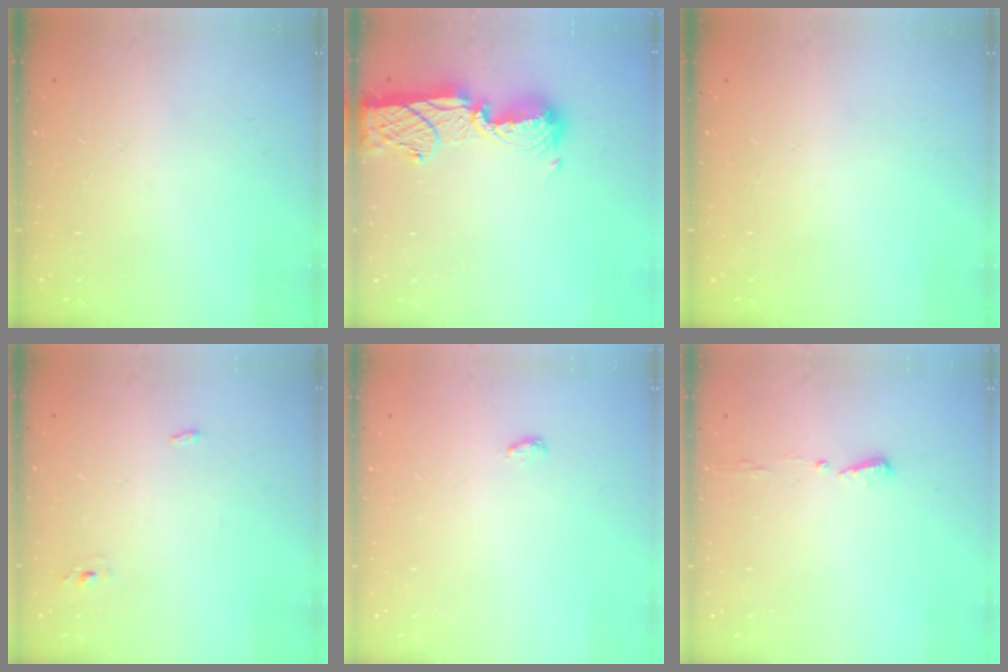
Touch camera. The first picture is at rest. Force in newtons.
{"total": 13.4, "press": 13.3, "slide": 1.0}
{"total": 0.0}
{"total": 2.7, "press": 2.6, "slide": 0.8}
{"total": 6.4, "press": 3.3, "slide": 5.5}
{"total": 4.7, "press": 4.7, "slide": 0.4}